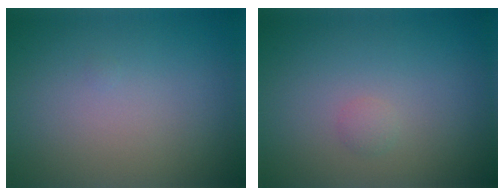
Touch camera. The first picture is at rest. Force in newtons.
{"total": 0.6, "press": 0.6, "slide": 0.1}